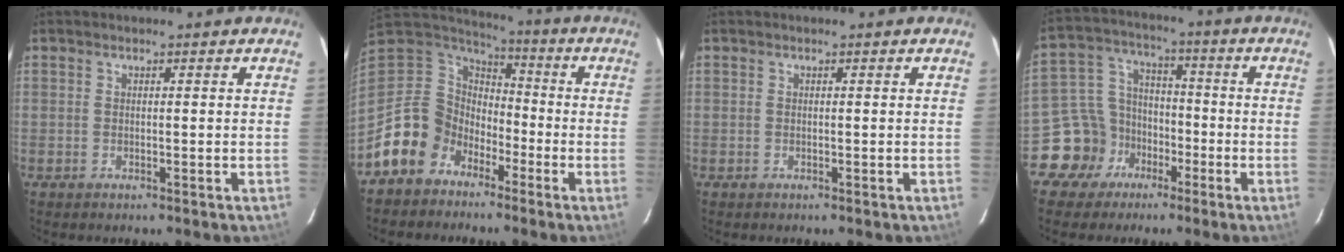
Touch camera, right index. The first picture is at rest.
{"total": 11.9, "force": [-7.0, 9.4, 2.3], "torque": [-0.070, 0.028, -0.132]}
{"total": 0.0}
{"total": 10.3, "force": [-5.6, 8.4, 1.8], "torque": [-0.055, 0.041, -0.090]}